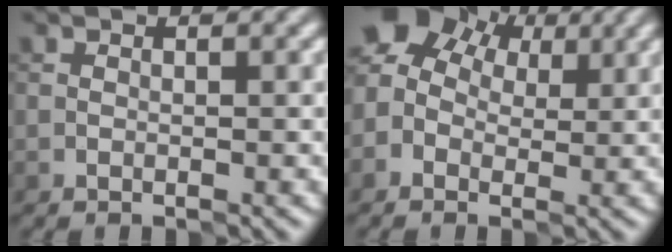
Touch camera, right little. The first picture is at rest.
{"total": 9.0, "force": [2.7, 6.3, 5.8], "torque": [-0.100, 0.040, 0.027]}